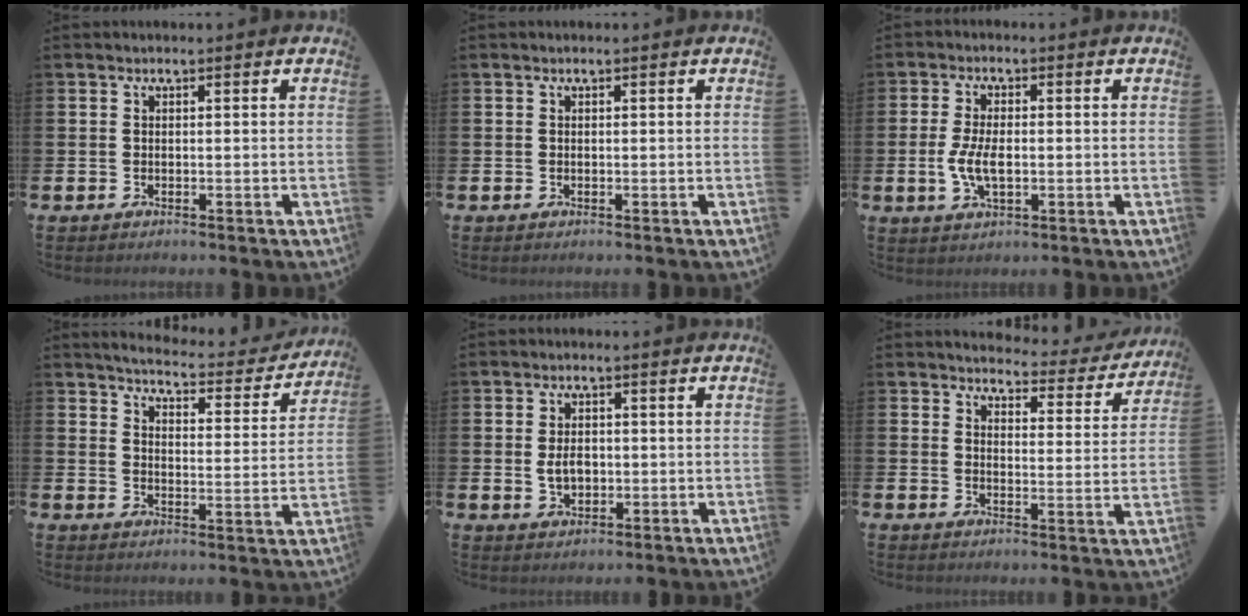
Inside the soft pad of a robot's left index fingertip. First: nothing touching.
{"total": 0.0}
{"total": 4.9, "force": [-0.4, 2.3, 4.3], "torque": [-0.079, 0.001, -0.010]}
{"total": 4.7, "force": [4.5, 0.5, 1.0], "torque": [-0.032, -0.039, 0.072]}
{"total": 3.2, "force": [-0.1, 2.1, 2.4], "torque": [-0.027, -0.001, -0.007]}
{"total": 3.5, "force": [3.3, 1.1, 0.4], "torque": [-0.010, -0.033, 0.048]}